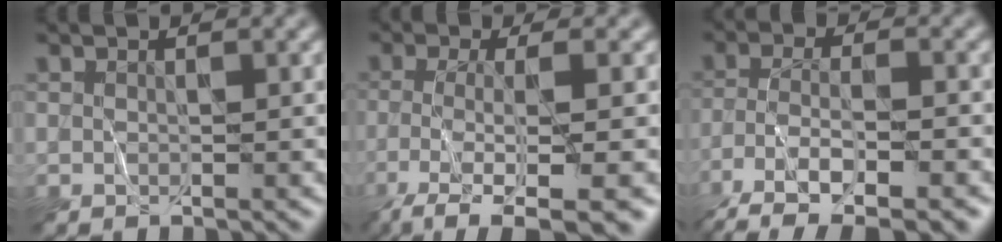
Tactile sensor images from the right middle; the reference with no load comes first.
{"total": 7.3, "force": [-4.1, 1.5, 5.9], "torque": [-0.088, -0.005, -0.077]}
{"total": 8.5, "force": [-5.8, 2.7, 5.6], "torque": [-0.100, -0.003, -0.102]}